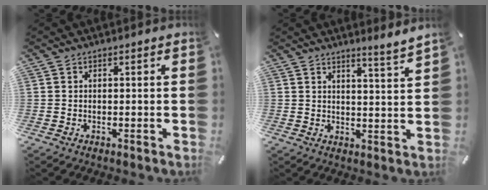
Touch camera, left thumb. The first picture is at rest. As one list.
[{"total": 4.4, "force": [4.1, -1.1, 1.4], "torque": [-0.031, -0.035, 0.070]}]